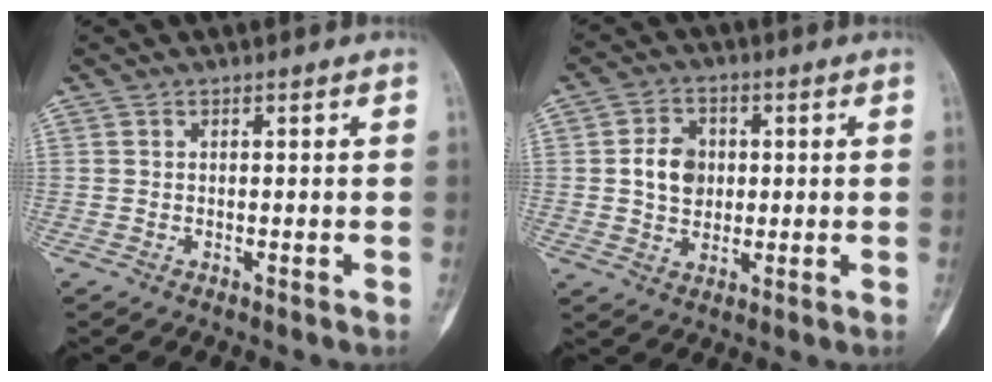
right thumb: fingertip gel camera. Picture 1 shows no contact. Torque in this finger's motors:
{"motor_torque": [0.05, 0.13, 0.03, -0.02, 0.05]}